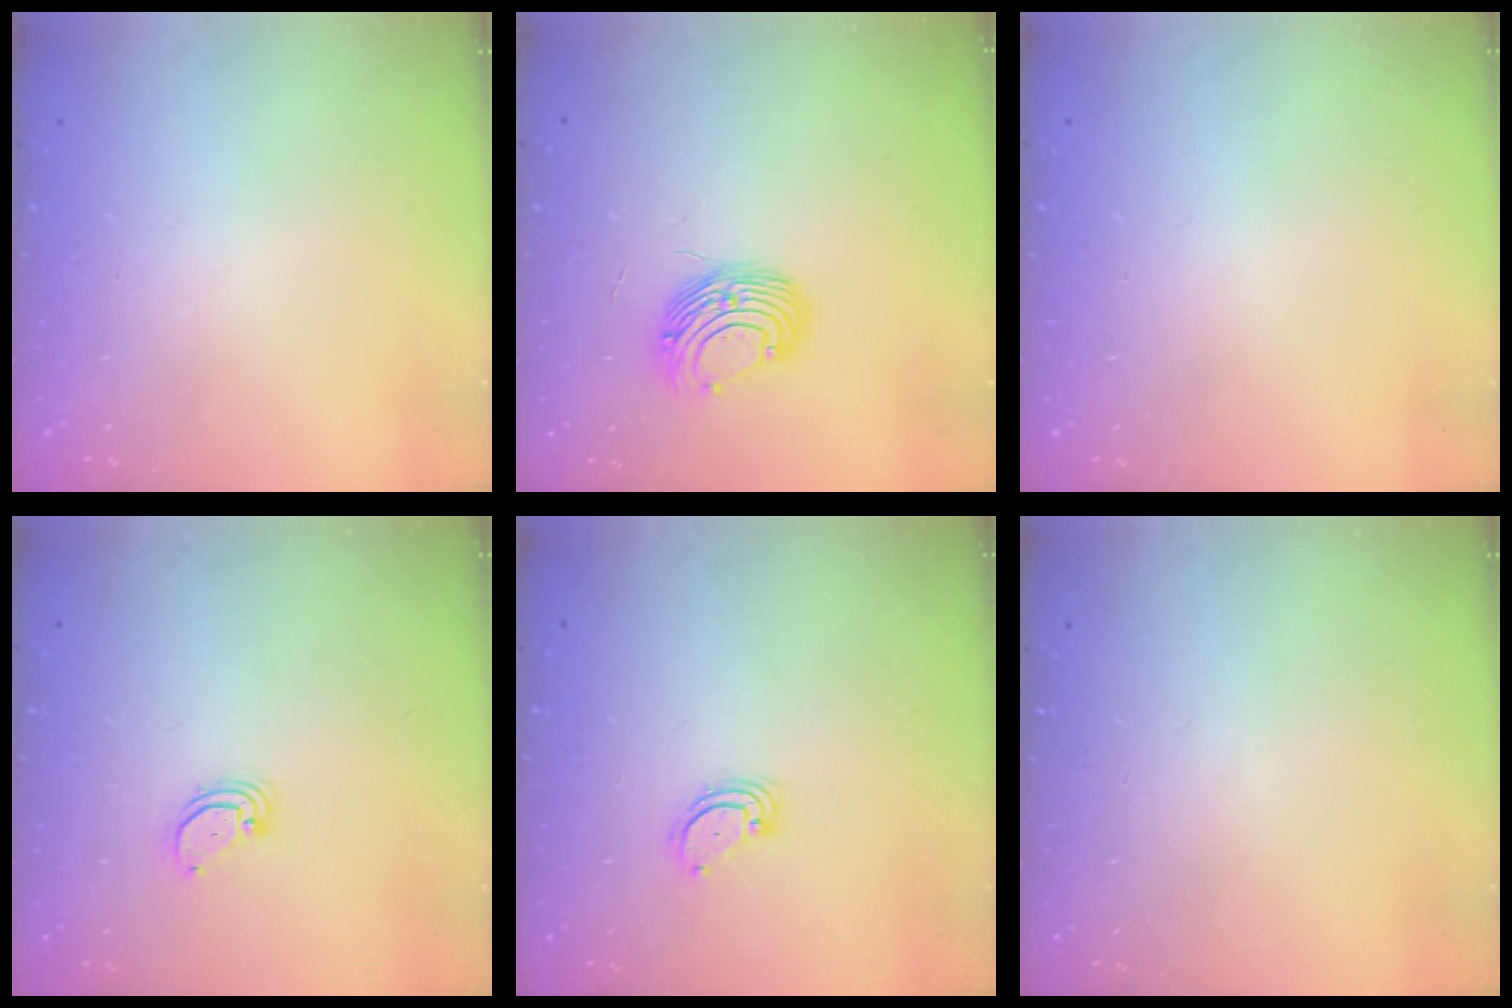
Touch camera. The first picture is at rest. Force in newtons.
{"total": 11.4, "press": 11.3, "slide": 1.1}
{"total": 0.0}
{"total": 2.0, "press": 2.0, "slide": 0.1}
{"total": 3.1, "press": 3.1, "slide": 0.3}
{"total": 0.0}